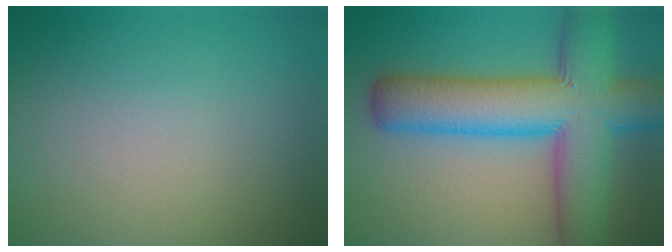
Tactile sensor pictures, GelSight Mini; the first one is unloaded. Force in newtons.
{"total": 11.0, "press": 11.0, "slide": 0.5}